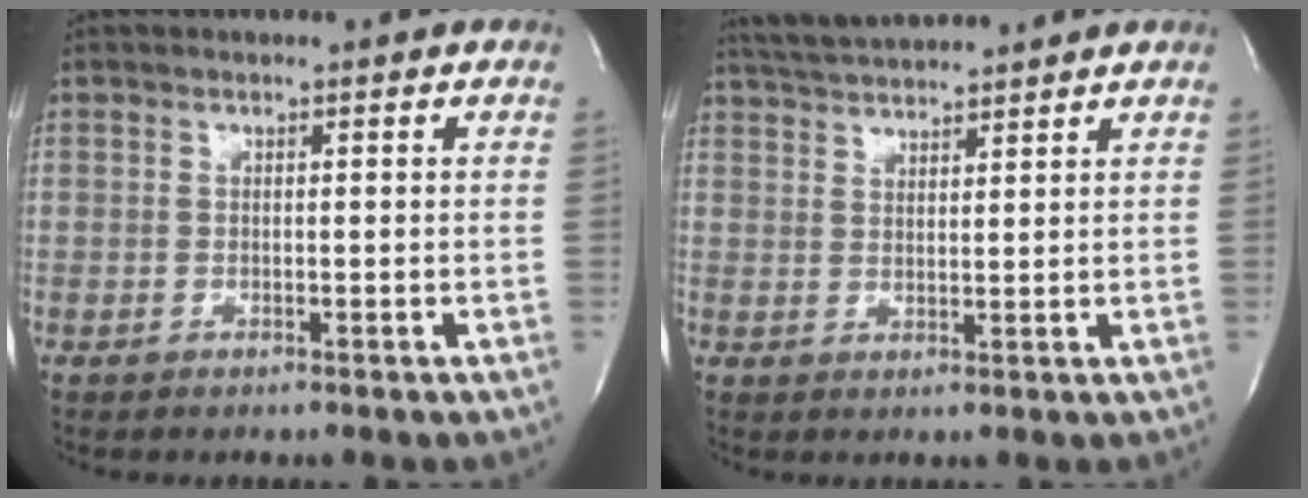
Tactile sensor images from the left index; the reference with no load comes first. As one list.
[{"total": 6.8, "force": [6.5, -0.2, 2.0], "torque": [-0.047, 0.023, 0.114]}]